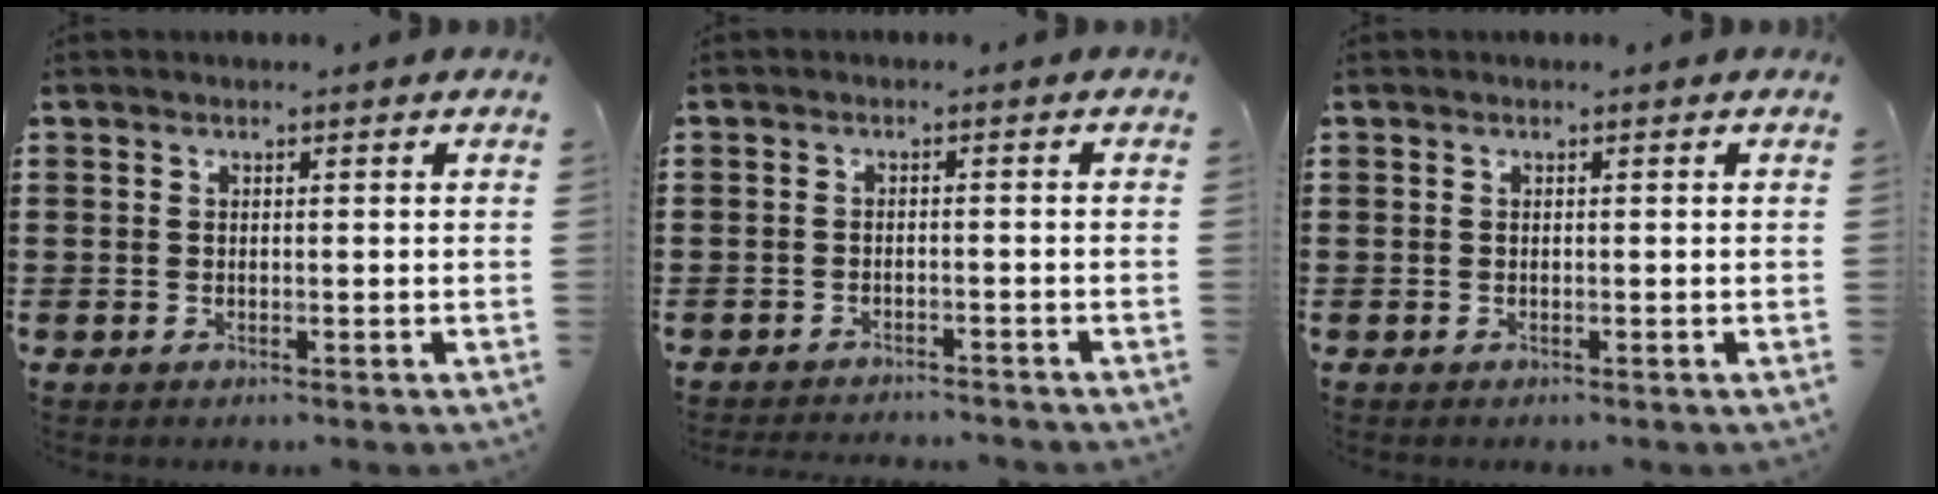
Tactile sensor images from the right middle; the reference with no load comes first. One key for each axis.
{"total": 1.9, "fx": -1.9, "fy": 0.1, "fz": 0.0, "tx": -0.006, "ty": 0.000, "tz": -0.041}
{"total": 0.0}